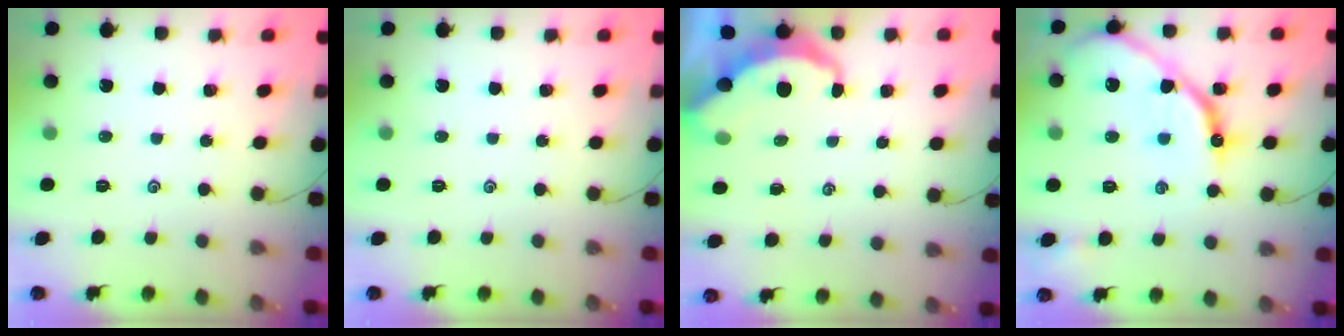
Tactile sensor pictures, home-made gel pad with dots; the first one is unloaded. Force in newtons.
{"total": 0.0}
{"total": 5.1, "press": 5.1, "slide": 0.3}
{"total": 13.5, "press": 13.4, "slide": 1.4}